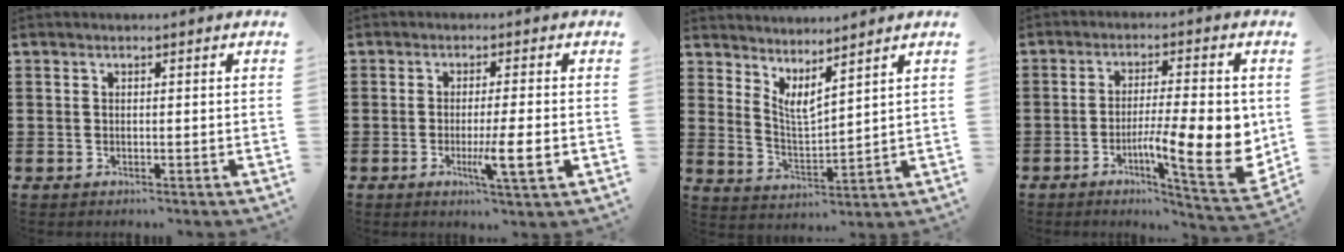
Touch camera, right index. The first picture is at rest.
{"total": 5.8, "force": [-1.6, 0.1, 5.5], "torque": [-0.090, -0.013, -0.025]}
{"total": 3.9, "force": [3.4, 0.3, 2.0], "torque": [-0.049, -0.021, 0.061]}
{"total": 12.5, "force": [-2.0, 3.2, 12.0], "torque": [-0.167, -0.014, -0.029]}